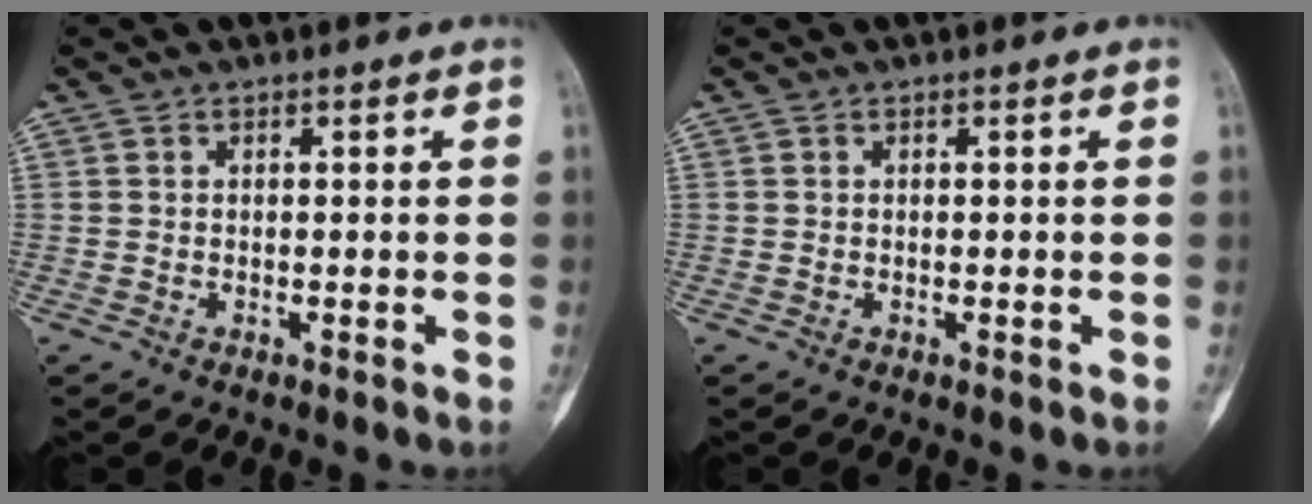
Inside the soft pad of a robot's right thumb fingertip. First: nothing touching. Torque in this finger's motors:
{"motor_torque": [0.01, -0.01, 0.00, 0.00, 0.00]}